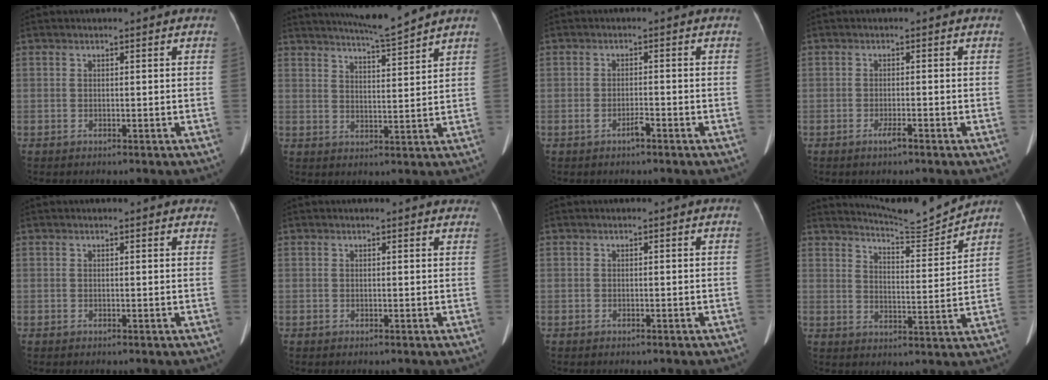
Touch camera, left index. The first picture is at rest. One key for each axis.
{"total": 7.9, "fx": 7.3, "fy": -1.4, "fz": 2.7, "tx": -0.052, "ty": -0.008, "tz": 0.119}
{"total": 1.7, "fx": -1.1, "fy": 0.2, "fz": 1.2, "tx": -0.023, "ty": 0.000, "tz": -0.019}
{"total": 1.5, "fx": -1.1, "fy": 0.0, "fz": 1.1, "tx": -0.023, "ty": -0.002, "tz": -0.018}
{"total": 5.3, "fx": 4.9, "fy": 1.5, "fz": 1.6, "tx": -0.009, "ty": 0.009, "tz": 0.038}
{"total": 6.8, "fx": 6.4, "fy": 1.7, "fz": 1.5, "tx": 0.000, "ty": 0.003, "tz": 0.046}
{"total": 0.0}
{"total": 8.5, "fx": 8.3, "fy": -1.5, "fz": 0.1, "tx": -0.019, "ty": -0.029, "tz": 0.134}